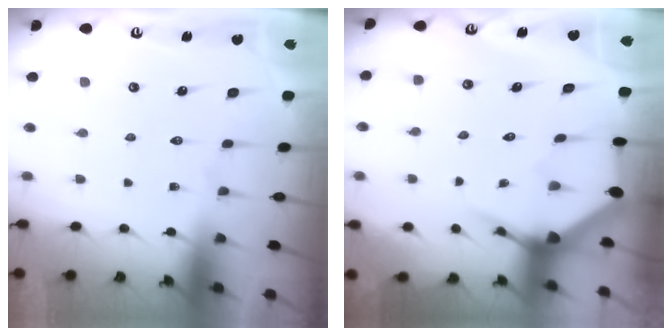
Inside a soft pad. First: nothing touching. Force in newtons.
{"total": 3.7, "press": 3.6, "slide": 0.5}